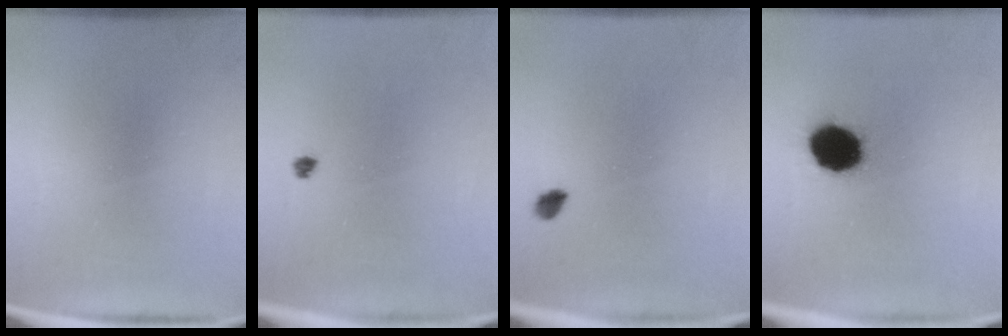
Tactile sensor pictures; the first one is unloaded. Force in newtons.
{"total": 1.0}
{"total": 1.6}
{"total": 13.5}